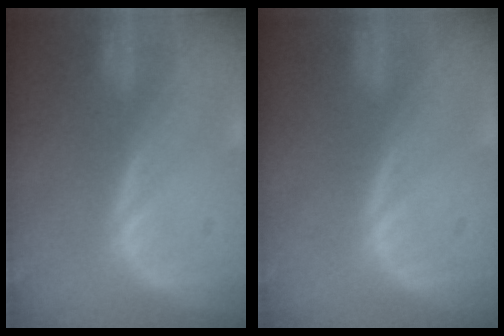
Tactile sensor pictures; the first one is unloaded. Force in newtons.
{"total": 0.0}